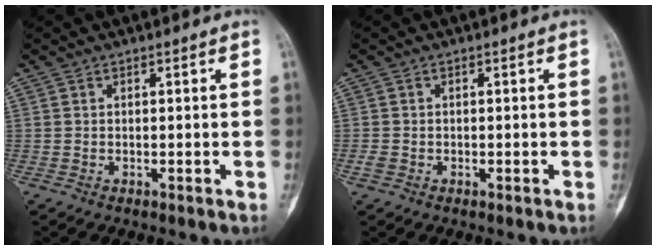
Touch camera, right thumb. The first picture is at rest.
{"total": 1.3, "force": [-0.4, 1.1, 0.5], "torque": [-0.011, 0.002, -0.008]}